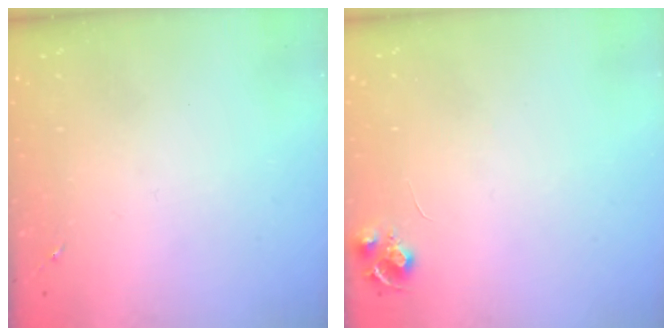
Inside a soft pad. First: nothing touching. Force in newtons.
{"total": 6.8, "press": 6.7, "slide": 0.9}